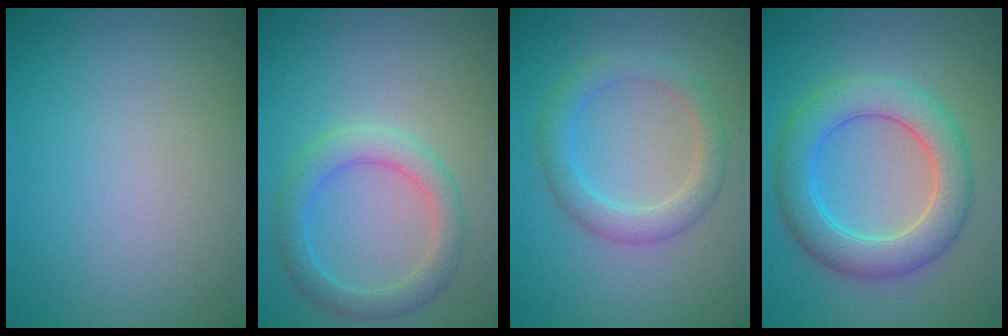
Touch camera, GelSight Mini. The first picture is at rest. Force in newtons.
{"total": 3.3, "press": 3.3, "slide": 0.1}
{"total": 3.1, "press": 3.1, "slide": 0.1}
{"total": 5.9, "press": 5.9, "slide": 0.4}